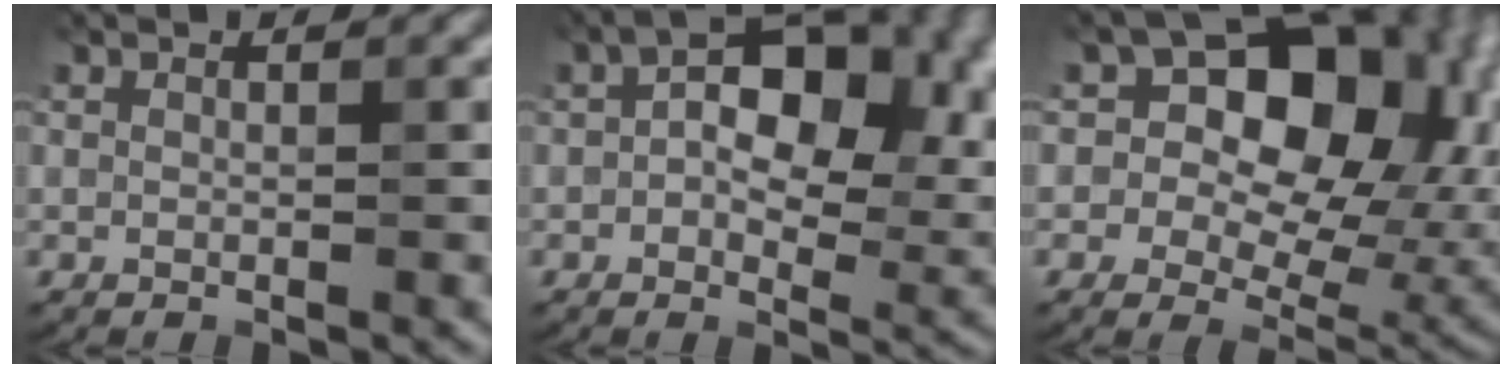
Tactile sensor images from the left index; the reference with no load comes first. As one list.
[{"total": 10.6, "force": [1.2, 5.9, 8.7], "torque": [-0.124, 0.018, 0.037]}, {"total": 12.9, "force": [2.3, 9.1, 8.8], "torque": [-0.090, 0.025, 0.054]}]